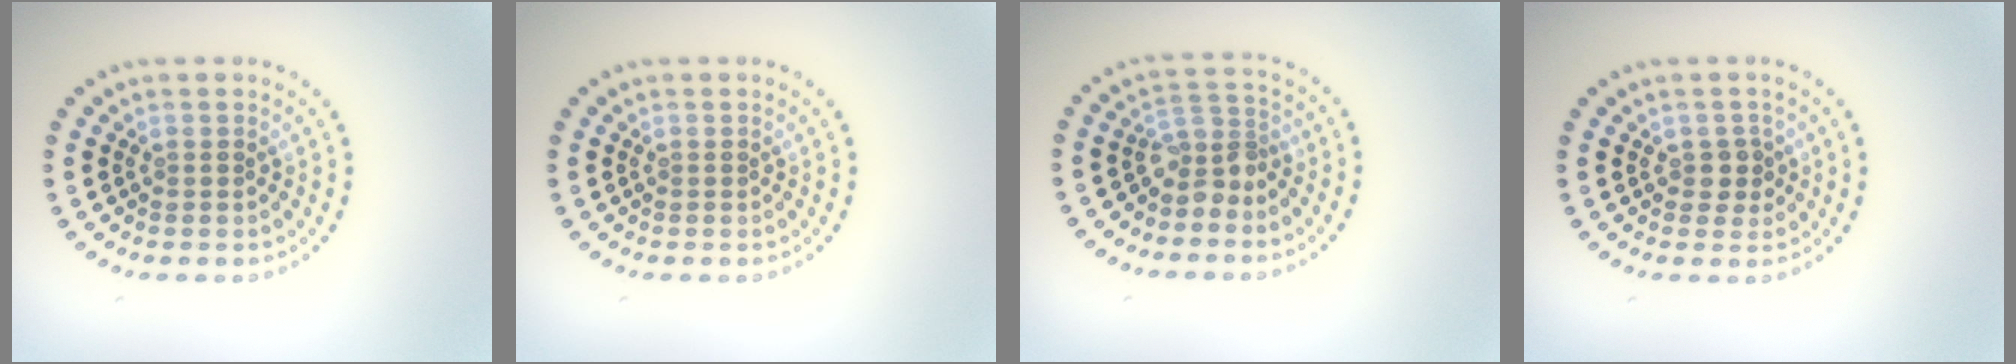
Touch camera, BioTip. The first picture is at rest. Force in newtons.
{"total": 0.0}
{"total": 2.6, "press": 1.9, "slide": 1.8}
{"total": 1.6, "press": 1.4, "slide": 0.8}